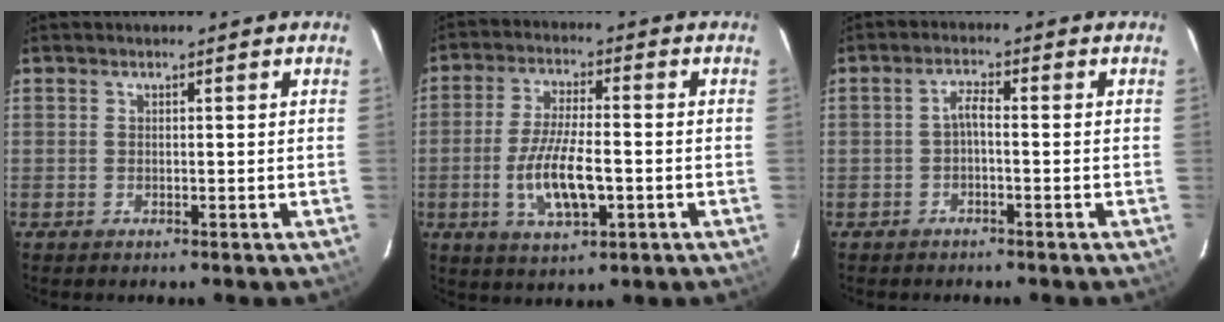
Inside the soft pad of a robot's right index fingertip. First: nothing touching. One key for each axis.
{"total": 10.4, "fx": -2.7, "fy": 3.3, "fz": 9.5, "tx": -0.189, "ty": -0.008, "tz": -0.047}
{"total": 2.1, "fx": -0.8, "fy": 0.4, "fz": 1.8, "tx": -0.039, "ty": 0.008, "tz": -0.017}